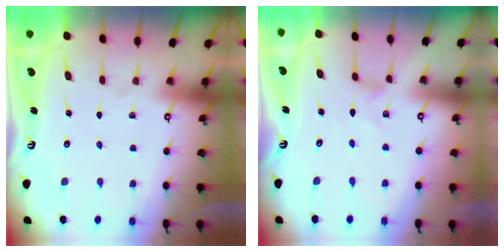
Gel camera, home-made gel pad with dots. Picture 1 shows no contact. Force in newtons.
{"total": 0.0}